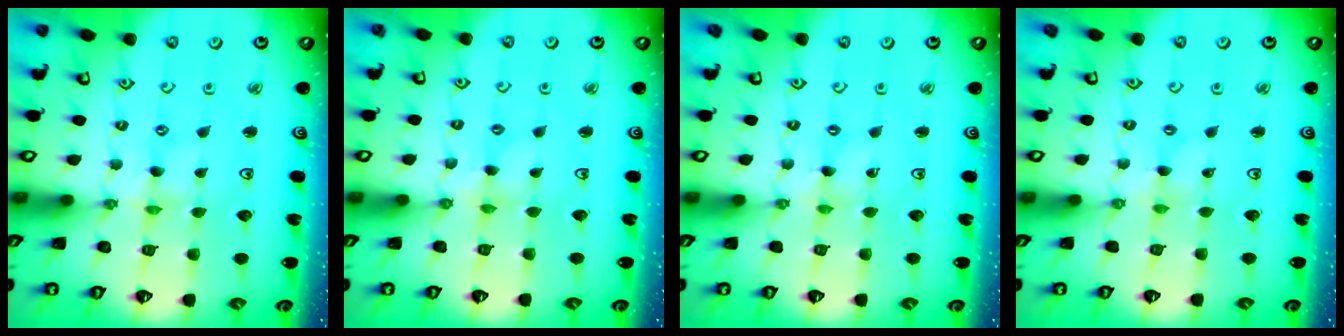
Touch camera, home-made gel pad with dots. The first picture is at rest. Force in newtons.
{"total": 1.9, "press": 1.9, "slide": 0.3}
{"total": 0.0}
{"total": 0.0}